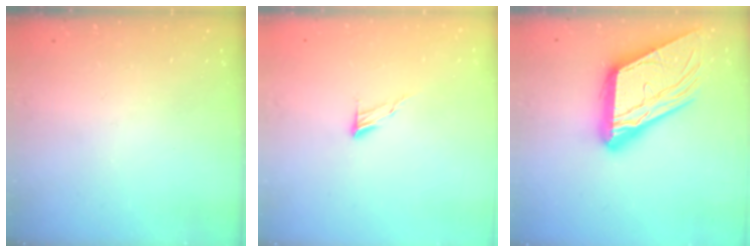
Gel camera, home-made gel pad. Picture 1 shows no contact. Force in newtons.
{"total": 6.1, "press": 6.1, "slide": 0.5}
{"total": 20.7, "press": 20.6, "slide": 2.1}